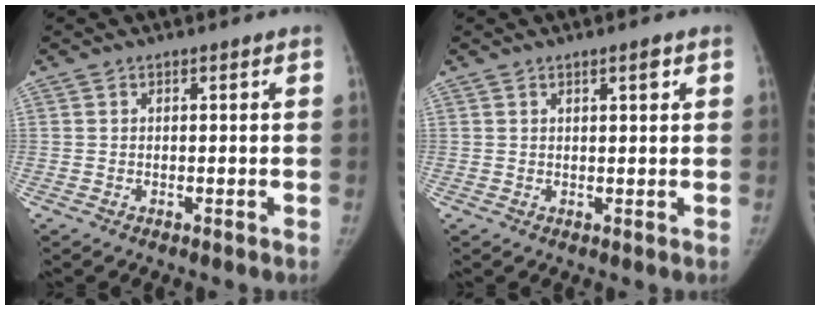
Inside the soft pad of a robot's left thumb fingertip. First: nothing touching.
{"total": 1.6, "force": [0.9, 0.4, 1.3], "torque": [-0.014, -0.003, 0.014]}